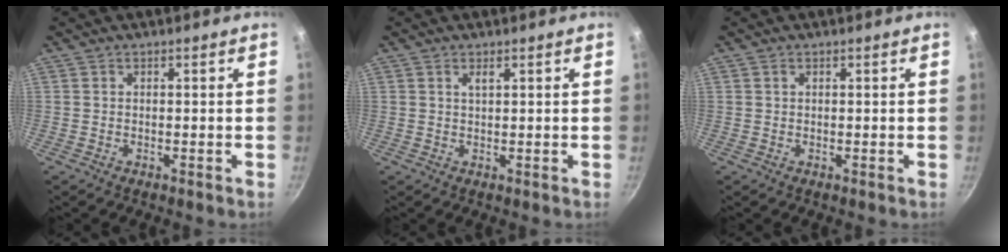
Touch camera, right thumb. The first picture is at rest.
{"total": 1.3, "force": [0.7, 0.5, 0.9], "torque": [-0.016, -0.001, 0.013]}
{"total": 0.6, "force": [0.3, 0.4, 0.3], "torque": [-0.004, 0.002, 0.005]}